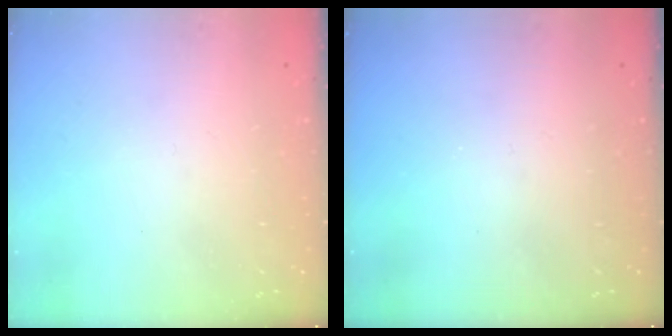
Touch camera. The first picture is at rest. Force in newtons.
{"total": 0.0}